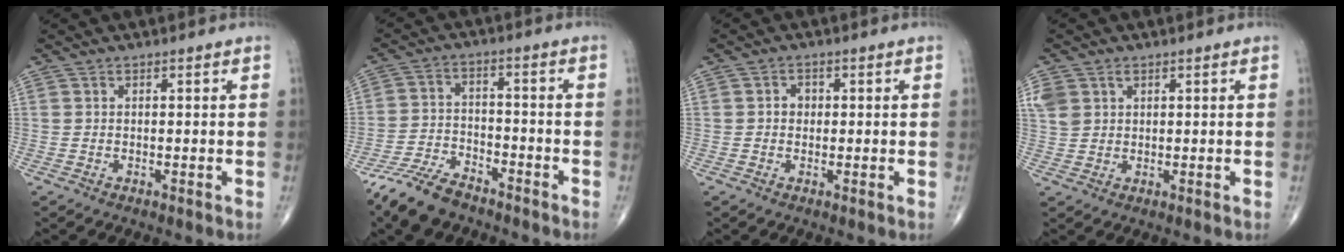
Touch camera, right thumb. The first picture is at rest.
{"total": 9.5, "force": [-7.4, 4.2, 4.2], "torque": [-0.082, 0.028, -0.144]}
{"total": 1.8, "force": [0.1, 1.6, 0.9], "torque": [-0.003, 0.005, -0.003]}
{"total": 4.9, "force": [2.0, 3.8, 2.3], "torque": [-0.047, 0.001, 0.049]}